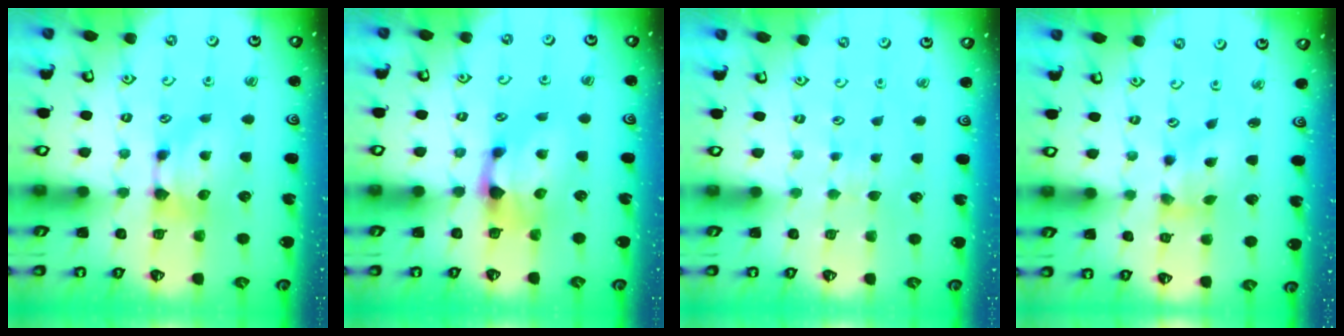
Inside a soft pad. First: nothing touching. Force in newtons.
{"total": 1.9, "press": 1.3, "slide": 1.4}
{"total": 3.7, "press": 3.7, "slide": 0.4}
{"total": 1.6, "press": 1.0, "slide": 1.3}